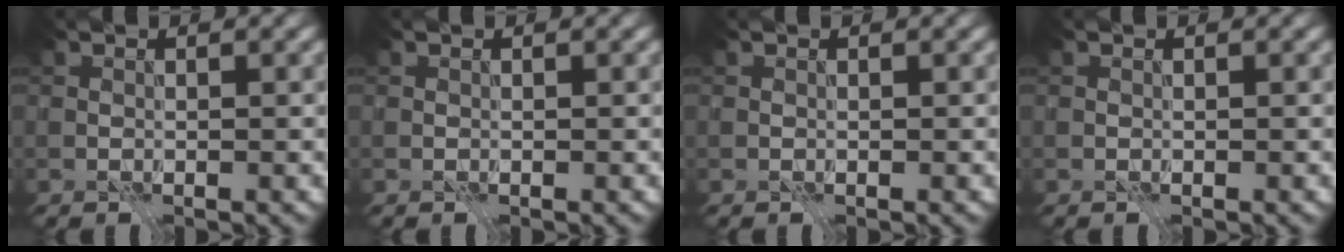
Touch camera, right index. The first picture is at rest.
{"total": 0.0}
{"total": 0.0}
{"total": 0.0}